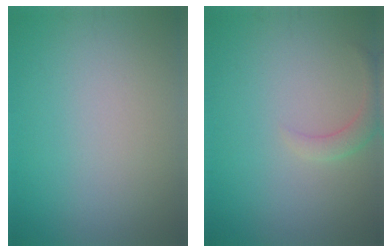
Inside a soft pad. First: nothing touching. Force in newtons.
{"total": 1.9, "press": 1.8, "slide": 0.1}